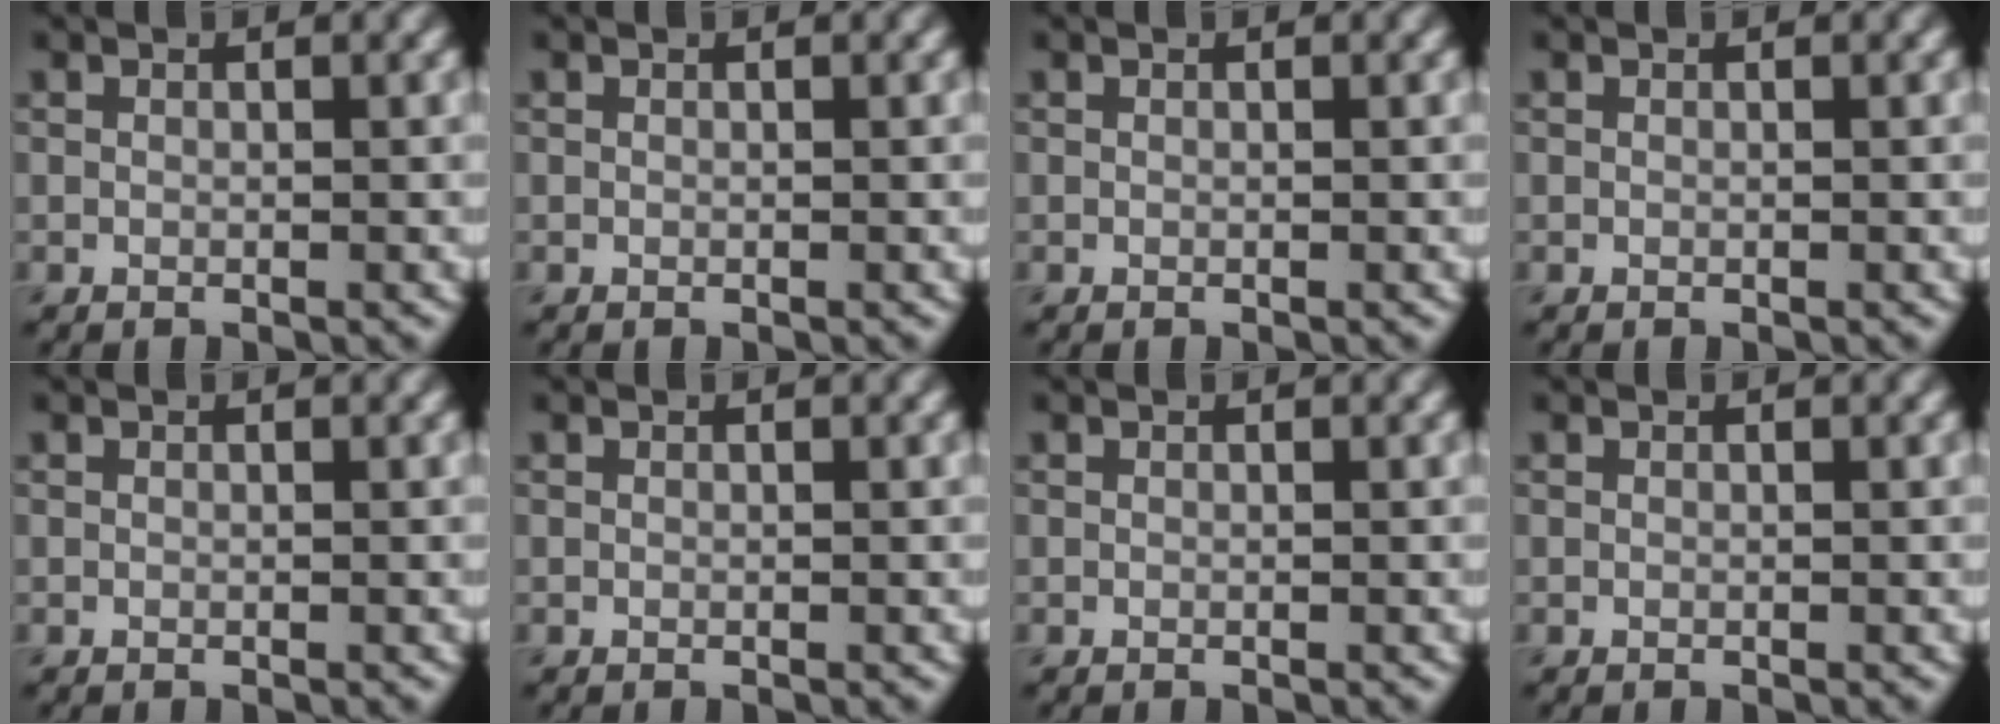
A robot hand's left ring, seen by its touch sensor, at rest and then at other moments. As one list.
[{"total": 0.0}, {"total": 0.0}, {"total": 0.0}, {"total": 0.0}, {"total": 0.0}, {"total": 0.0}, {"total": 0.0}]